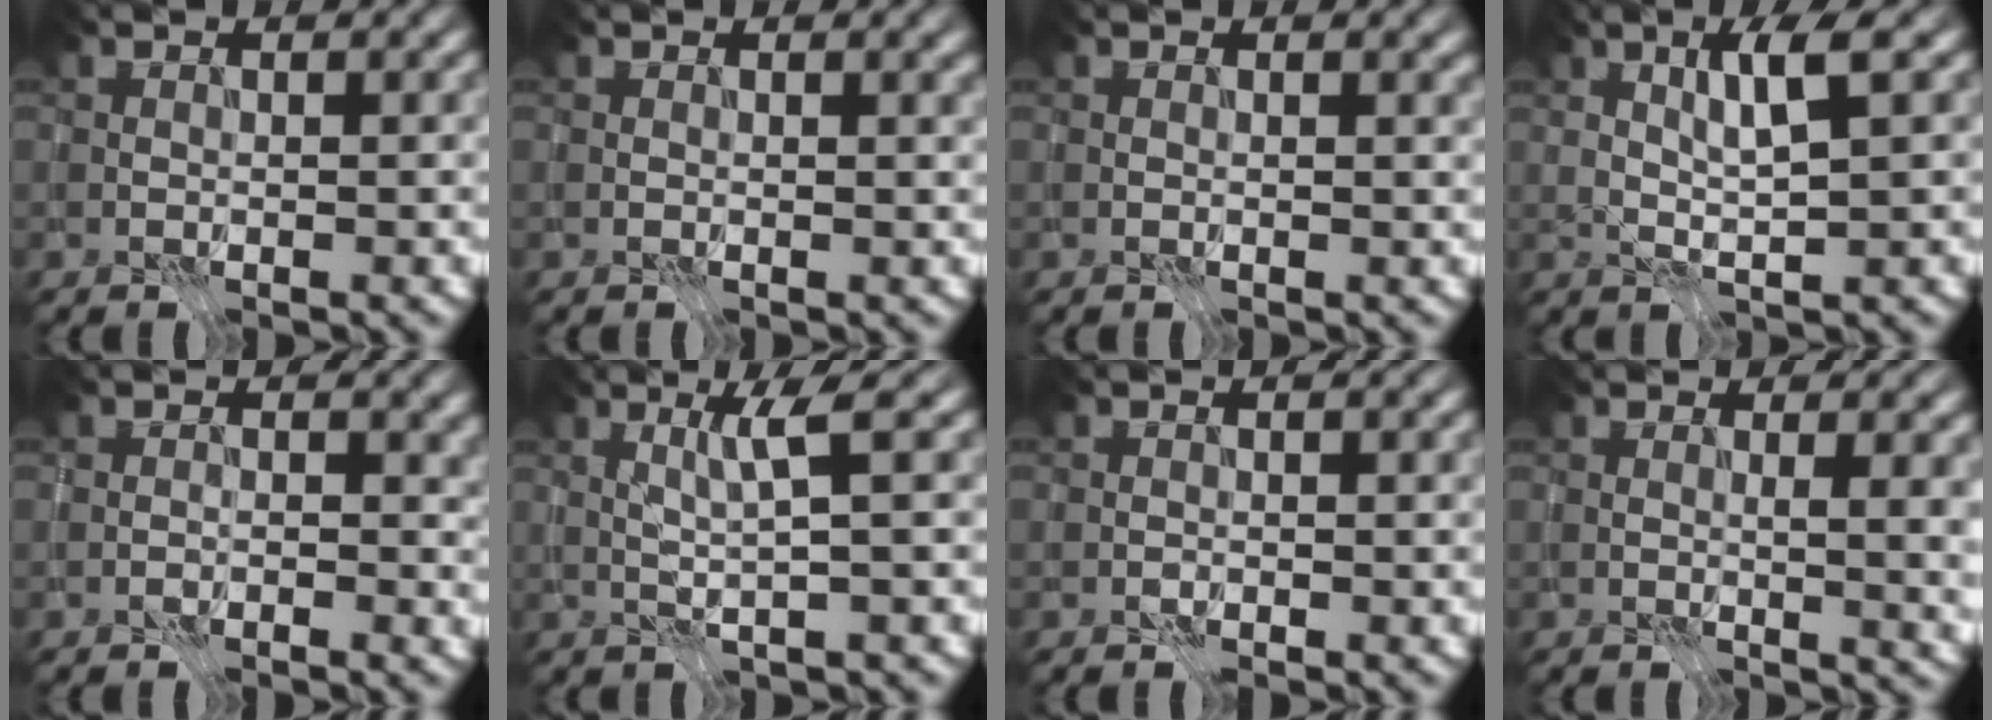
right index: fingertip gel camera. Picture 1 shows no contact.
{"total": 0.7, "force": [0.4, 0.1, 0.5], "torque": [-0.006, 0.002, 0.005]}
{"total": 0.7, "force": [0.5, 0.1, 0.5], "torque": [-0.005, 0.002, 0.006]}
{"total": 3.2, "force": [1.2, 0.4, 3.0], "torque": [-0.059, 0.006, 0.023]}
{"total": 1.2, "force": [-0.5, 0.7, 0.8], "torque": [-0.012, 0.002, -0.013]}
{"total": 2.4, "force": [0.6, -0.1, 2.3], "torque": [-0.049, 0.003, 0.014]}
{"total": 0.0}
{"total": 2.9, "force": [0.4, 0.7, 2.7], "torque": [-0.033, 0.001, 0.005]}